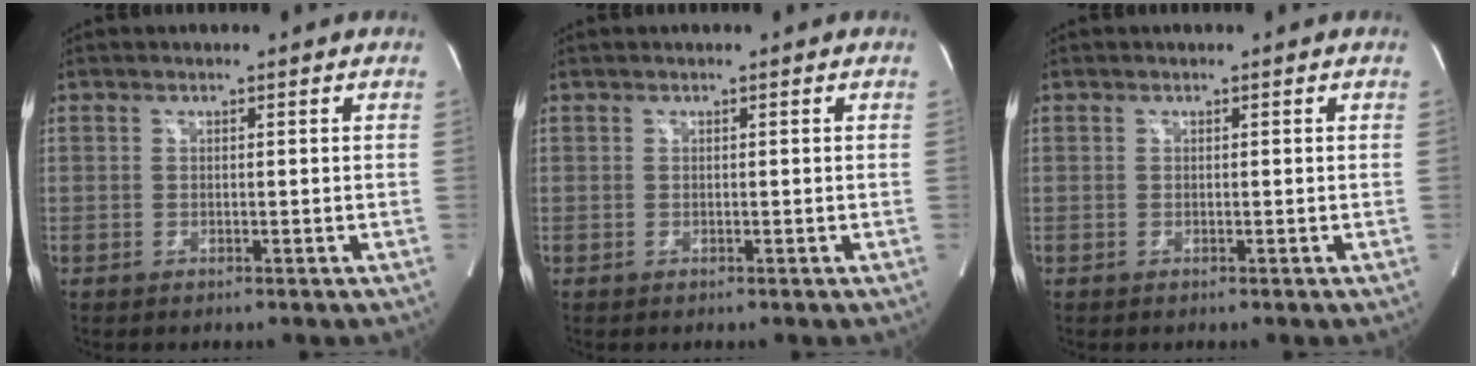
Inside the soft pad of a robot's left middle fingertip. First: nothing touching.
{"total": 0.0}
{"total": 0.0}